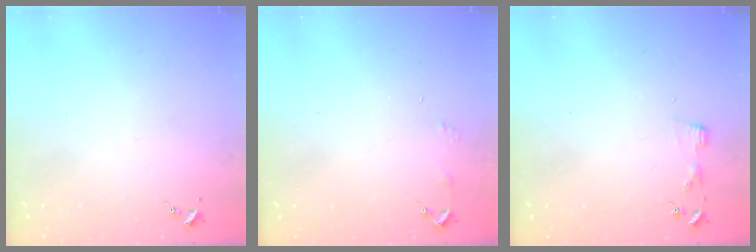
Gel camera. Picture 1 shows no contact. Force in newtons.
{"total": 2.9, "press": 2.8, "slide": 0.3}
{"total": 2.9, "press": 2.9, "slide": 0.3}